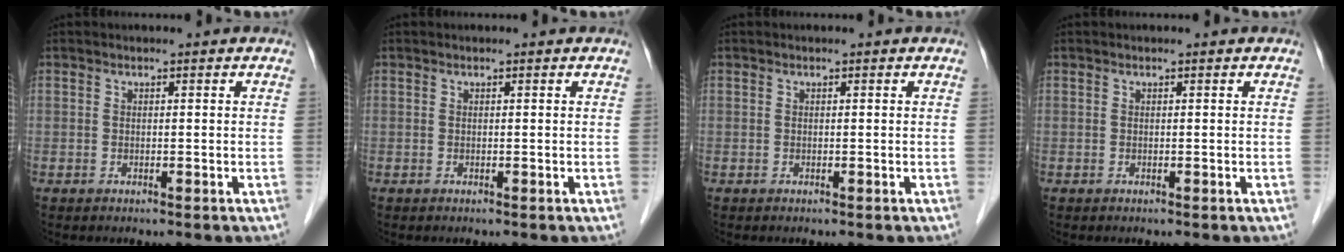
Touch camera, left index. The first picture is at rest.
{"total": 0.0}
{"total": 0.0}
{"total": 0.0}